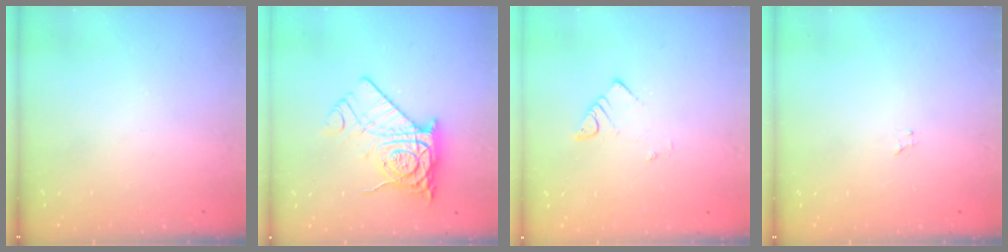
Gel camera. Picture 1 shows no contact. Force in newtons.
{"total": 13.7, "press": 13.7, "slide": 1.2}
{"total": 2.3, "press": 2.3, "slide": 0.2}
{"total": 0.6, "press": 0.6, "slide": 0.1}